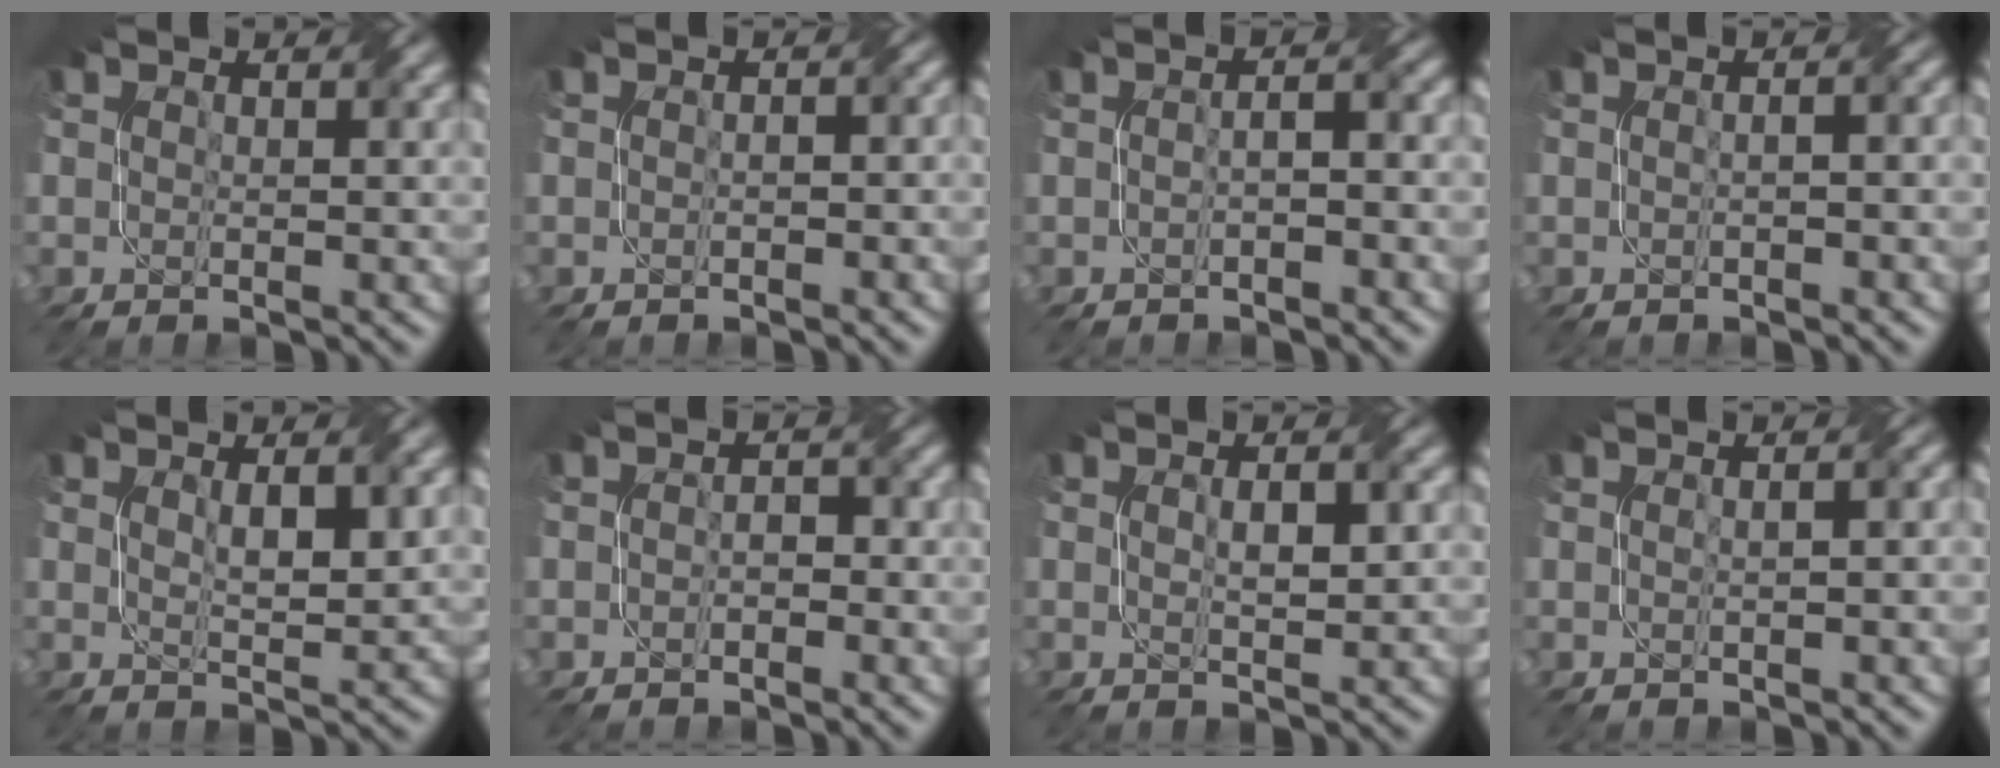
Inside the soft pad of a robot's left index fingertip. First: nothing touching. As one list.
[{"total": 1.1, "force": [-0.4, 0.4, 1.0], "torque": [-0.019, 0.001, -0.010]}, {"total": 2.1, "force": [-0.6, 0.6, 2.0], "torque": [-0.031, 0.005, -0.012]}, {"total": 2.4, "force": [0.0, 1.1, 2.2], "torque": [-0.022, 0.009, -0.012]}, {"total": 2.5, "force": [0.8, 0.7, 2.2], "torque": [-0.042, 0.000, 0.020]}, {"total": 1.3, "force": [-0.8, 0.7, 0.9], "torque": [-0.016, 0.005, -0.012]}, {"total": 2.0, "force": [0.3, 0.6, 1.9], "torque": [-0.038, 0.003, 0.008]}, {"total": 2.3, "force": [0.3, 1.0, 2.0], "torque": [-0.022, 0.009, -0.004]}]